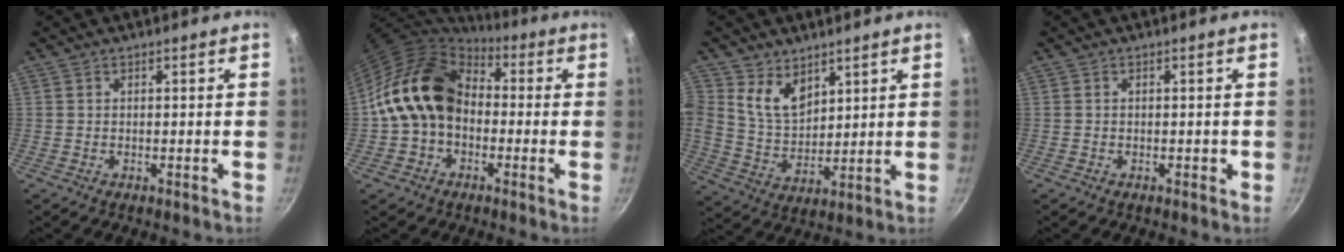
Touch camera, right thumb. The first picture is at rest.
{"total": 15.1, "force": [0.0, 11.6, 9.8], "torque": [-0.139, 0.040, -0.013]}
{"total": 8.5, "force": [4.7, 5.7, 4.2], "torque": [-0.057, -0.037, 0.097]}
{"total": 0.8, "force": [-0.2, 0.6, 0.5], "torque": [-0.003, 0.005, -0.003]}